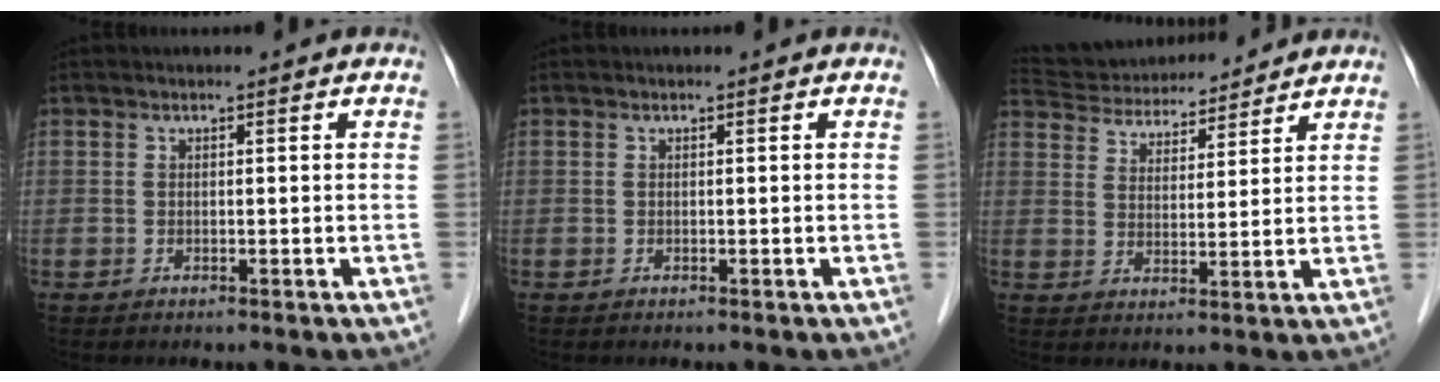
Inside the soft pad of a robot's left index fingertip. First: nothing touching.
{"total": 0.0}
{"total": 14.2, "force": [13.2, 3.3, 3.9], "torque": [-0.070, 0.035, 0.212]}